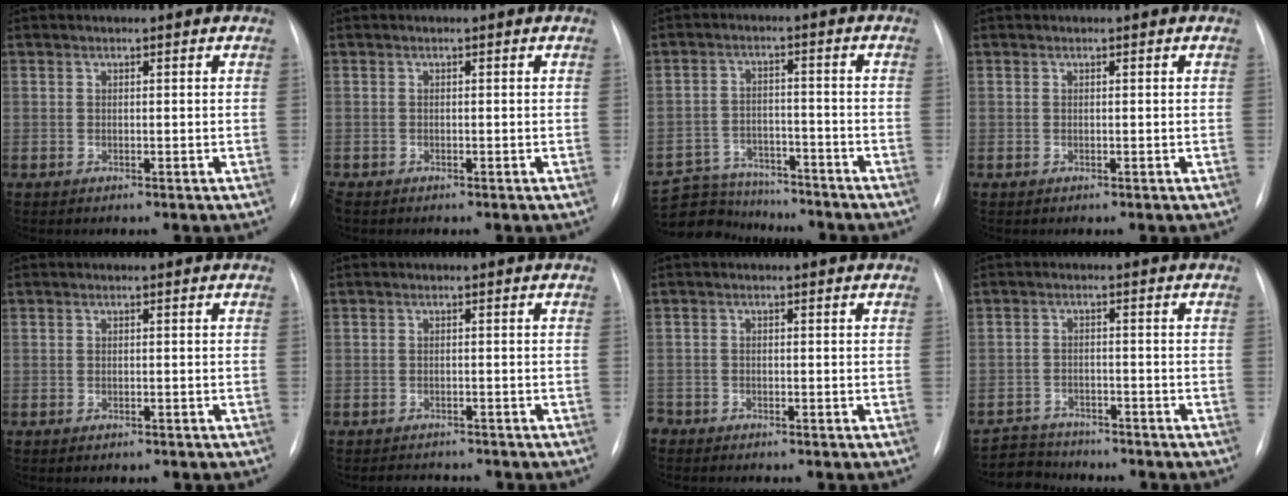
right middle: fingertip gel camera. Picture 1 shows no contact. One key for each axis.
{"total": 0.9, "fx": -0.8, "fy": 0.2, "fz": 0.4, "tx": -0.010, "ty": -0.001, "tz": -0.013}
{"total": 10.7, "fx": -10.0, "fy": 3.6, "fz": 0.9, "tx": -0.015, "ty": 0.019, "tz": -0.154}
{"total": 0.0}
{"total": 0.8, "fx": -0.6, "fy": 0.4, "fz": 0.4, "tx": -0.006, "ty": -0.001, "tz": -0.005}
{"total": 3.8, "fx": -3.5, "fy": 1.4, "fz": 0.7, "tx": -0.009, "ty": -0.003, "tz": -0.046}
{"total": 1.8, "fx": -1.7, "fy": 0.6, "fz": -0.2, "tx": 0.007, "ty": -0.002, "tz": -0.031}
{"total": 5.2, "fx": -4.9, "fy": 1.4, "fz": -0.6, "tx": 0.016, "ty": -0.003, "tz": -0.084}